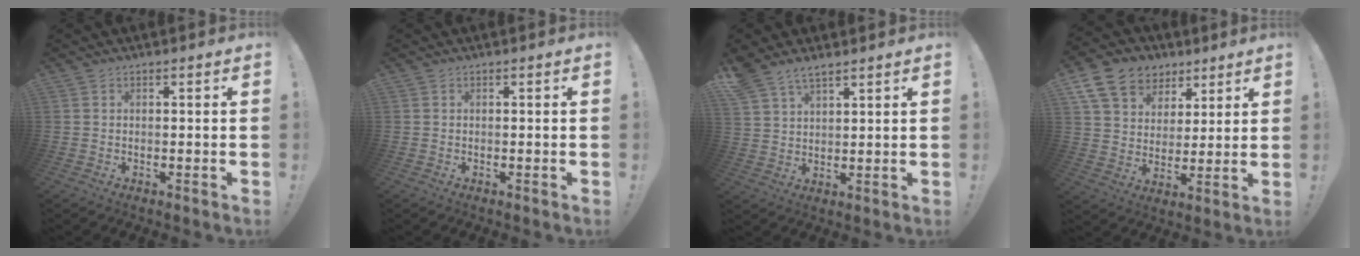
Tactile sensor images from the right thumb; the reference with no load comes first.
{"total": 0.0}
{"total": 5.9, "force": [4.9, 2.4, 2.4], "torque": [-0.043, -0.028, 0.094]}
{"total": 13.7, "force": [7.5, 10.3, 5.0], "torque": [-0.075, -0.041, 0.147]}